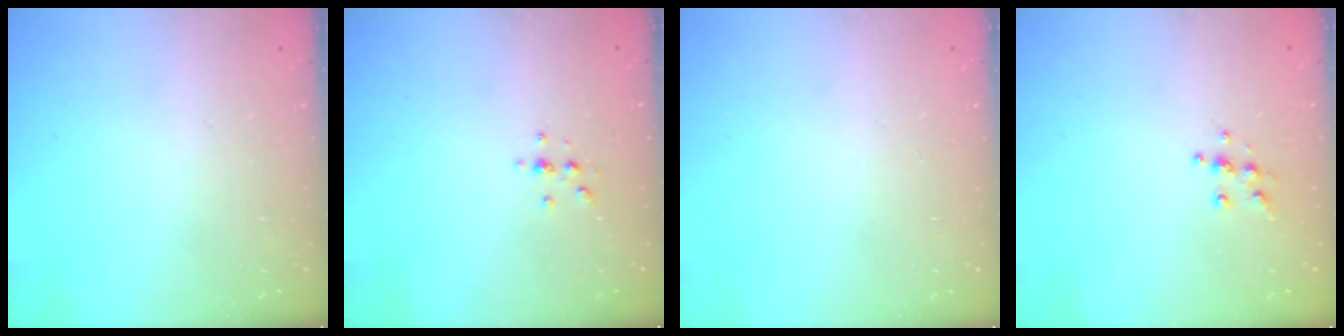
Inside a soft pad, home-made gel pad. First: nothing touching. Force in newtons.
{"total": 2.3, "press": 2.2, "slide": 0.2}
{"total": 0.0}
{"total": 6.4, "press": 6.4, "slide": 0.6}